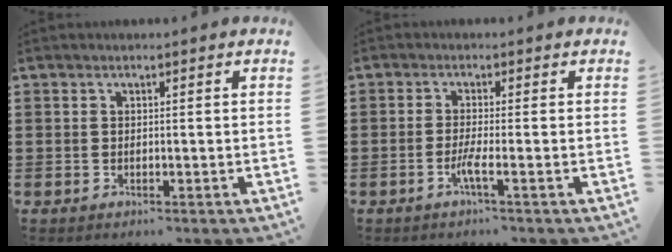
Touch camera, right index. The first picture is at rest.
{"total": 2.7, "force": [-1.3, -0.2, 2.4], "torque": [-0.050, -0.009, -0.027]}